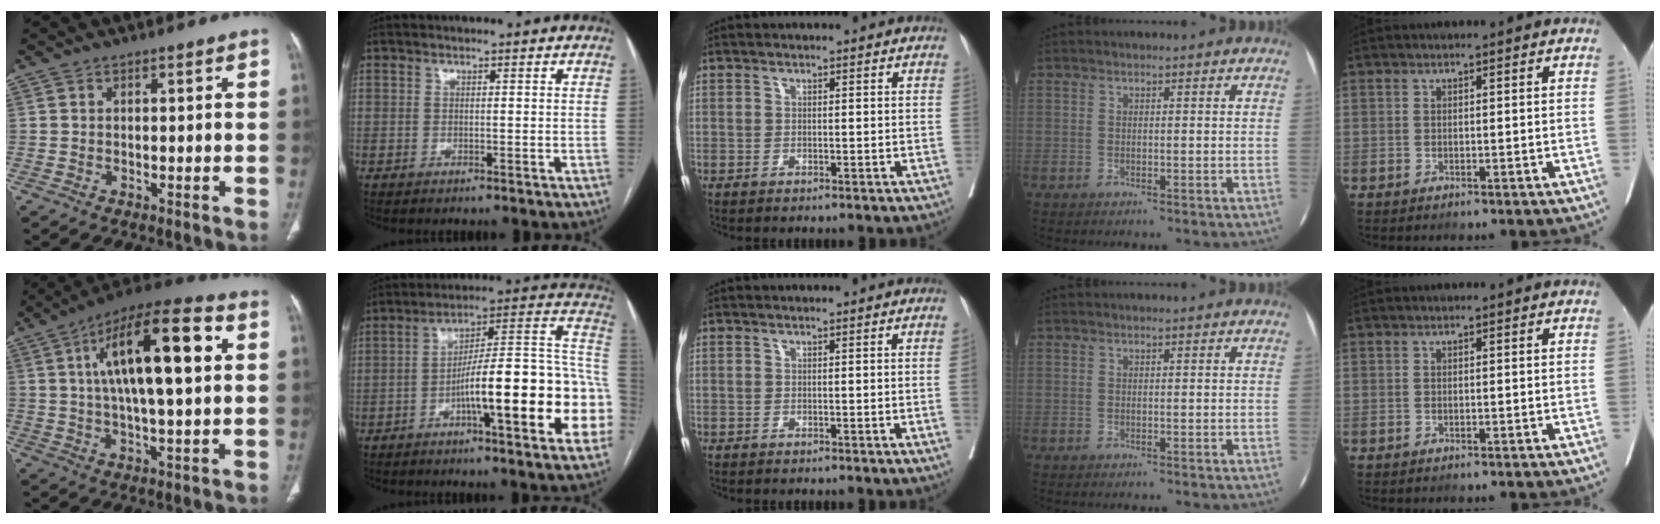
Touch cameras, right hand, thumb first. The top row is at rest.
{"thumb": {"total": 20.5, "force": [4.8, 6.5, 18.8], "torque": [-0.302, 0.015, 0.072]}, "index": {"total": 21.8, "force": [-6.4, 2.7, 20.7], "torque": [-0.223, 0.033, -0.089]}, "middle": {"total": 0.7, "force": [-0.2, 0.1, 0.6], "torque": [-0.011, 0.002, -0.003]}}